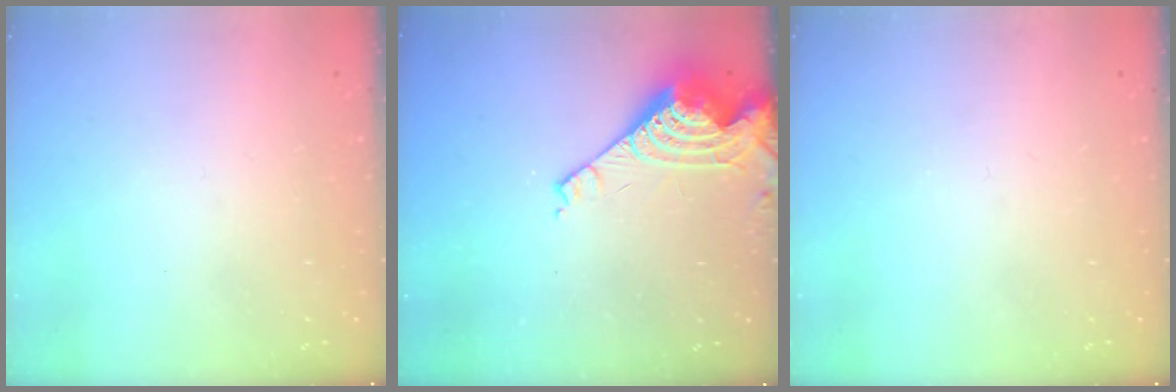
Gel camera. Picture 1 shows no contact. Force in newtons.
{"total": 8.0, "press": 8.0, "slide": 0.7}
{"total": 0.0}